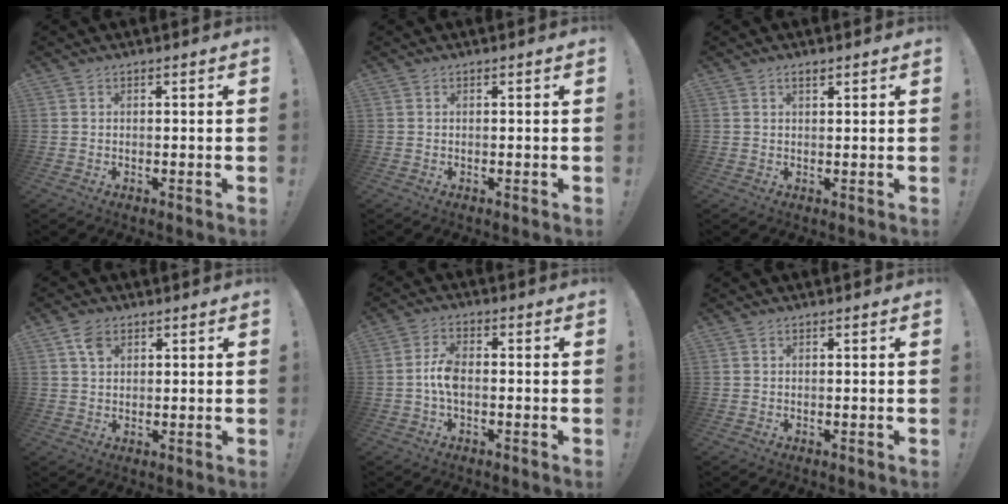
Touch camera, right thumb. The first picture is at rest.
{"total": 0.0}
{"total": 1.5, "force": [1.1, 0.5, 1.0], "torque": [-0.018, -0.001, 0.019]}
{"total": 4.5, "force": [2.3, 3.0, 2.4], "torque": [-0.038, -0.002, 0.043]}
{"total": 6.2, "force": [-1.2, 2.9, 5.4], "torque": [-0.114, 0.004, -0.021]}
{"total": 0.0}